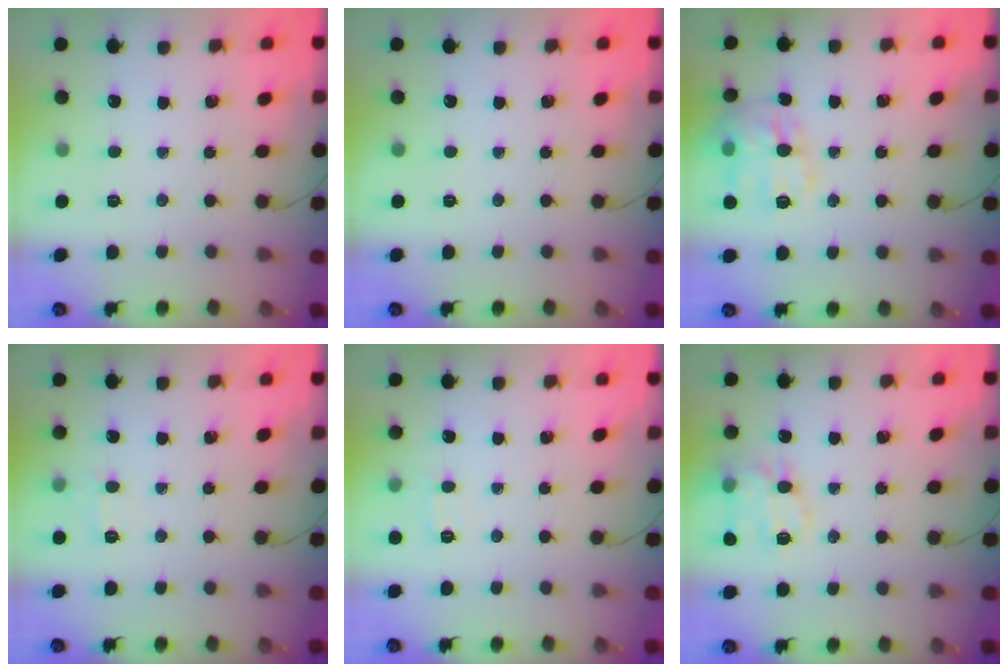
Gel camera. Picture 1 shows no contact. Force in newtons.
{"total": 0.0}
{"total": 13.8, "press": 13.7, "slide": 1.2}
{"total": 6.4, "press": 6.2, "slide": 1.7}
{"total": 6.1, "press": 5.9, "slide": 1.6}
{"total": 13.9, "press": 13.8, "slide": 1.4}